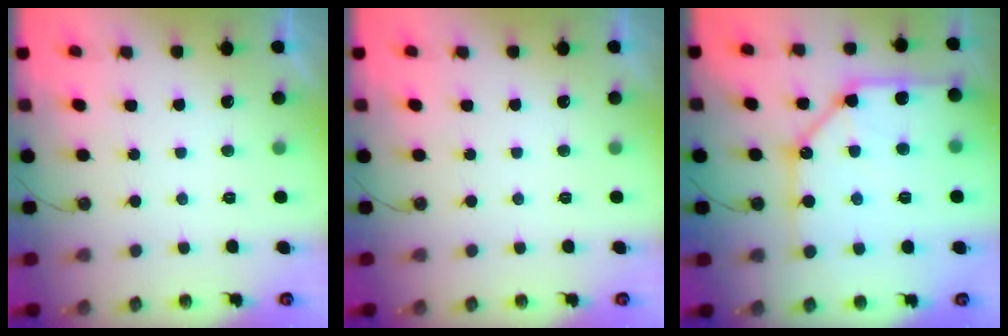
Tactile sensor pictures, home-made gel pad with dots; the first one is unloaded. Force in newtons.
{"total": 0.0}
{"total": 17.5, "press": 17.3, "slide": 2.3}